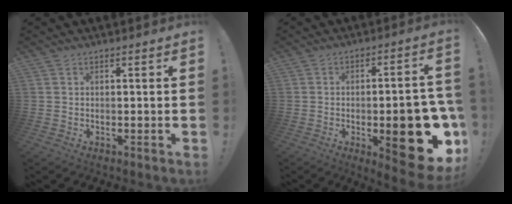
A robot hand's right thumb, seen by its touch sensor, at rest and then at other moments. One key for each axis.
{"total": 20.5, "fx": -5.7, "fy": 7.6, "fz": 18.1, "tx": -0.208, "ty": 0.023, "tz": -0.064}